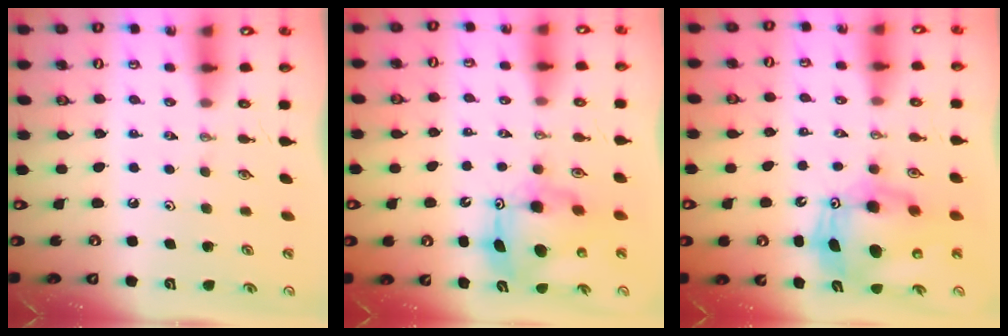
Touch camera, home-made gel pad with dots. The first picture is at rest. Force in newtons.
{"total": 9.9, "press": 9.9, "slide": 0.8}
{"total": 11.1, "press": 10.9, "slide": 2.0}